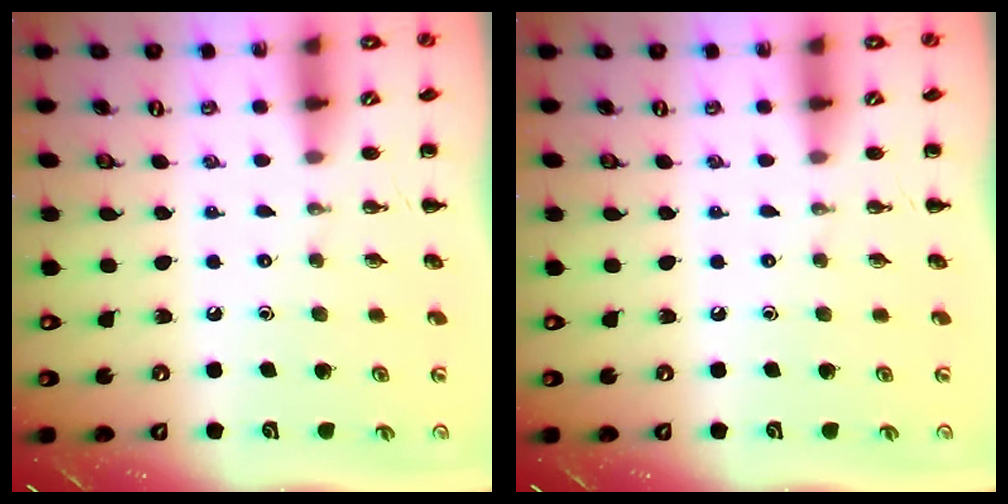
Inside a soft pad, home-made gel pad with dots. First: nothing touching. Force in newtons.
{"total": 0.0}